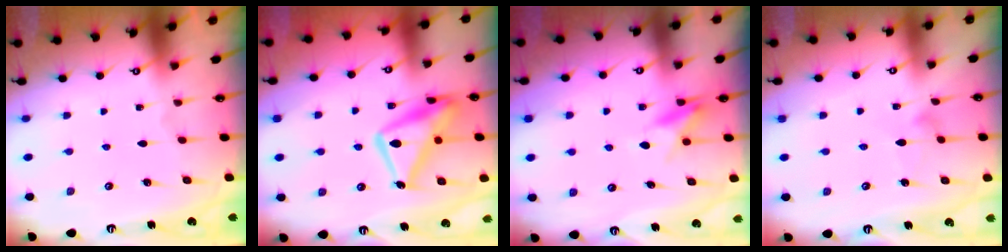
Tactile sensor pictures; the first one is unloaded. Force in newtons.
{"total": 16.6, "press": 16.5, "slide": 1.5}
{"total": 8.8, "press": 8.7, "slide": 1.1}
{"total": 4.3, "press": 4.3, "slide": 0.1}